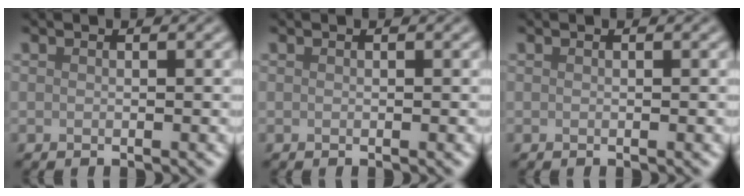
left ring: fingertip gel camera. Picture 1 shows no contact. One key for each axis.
{"total": 0.0}
{"total": 0.0}